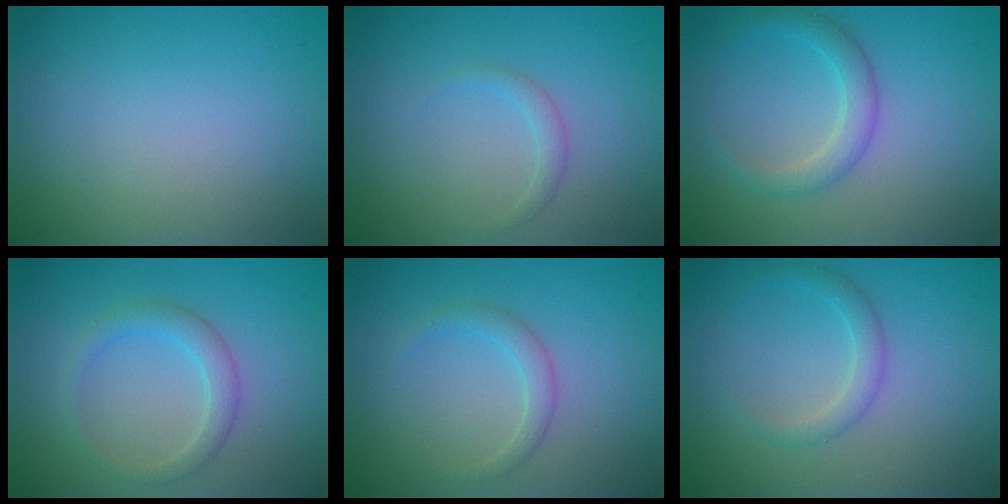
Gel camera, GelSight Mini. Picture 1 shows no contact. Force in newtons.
{"total": 1.1, "press": 1.1, "slide": 0.0}
{"total": 2.6, "press": 2.6, "slide": 0.0}
{"total": 2.3, "press": 2.3, "slide": 0.3}
{"total": 1.7, "press": 1.7, "slide": 0.1}
{"total": 1.8, "press": 1.8, "slide": 0.1}